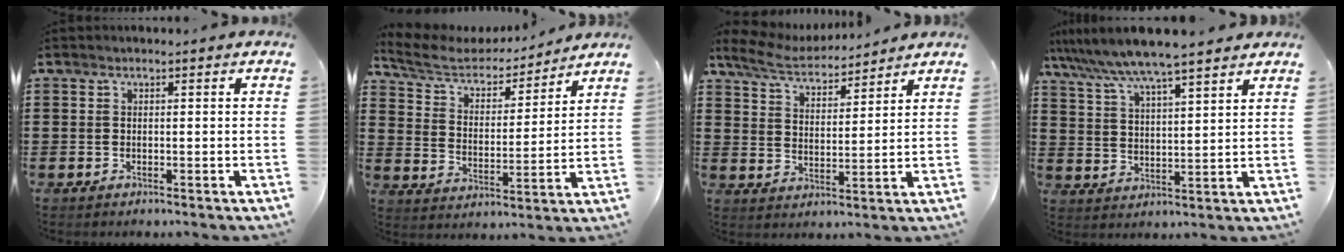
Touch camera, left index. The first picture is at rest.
{"total": 6.5, "force": [5.9, 2.0, 2.0], "torque": [-0.069, -0.036, 0.099]}
{"total": 6.1, "force": [5.8, 1.3, 1.6], "torque": [-0.059, -0.024, 0.102]}
{"total": 6.8, "force": [6.1, 0.0, 2.9], "torque": [-0.081, -0.029, 0.105]}